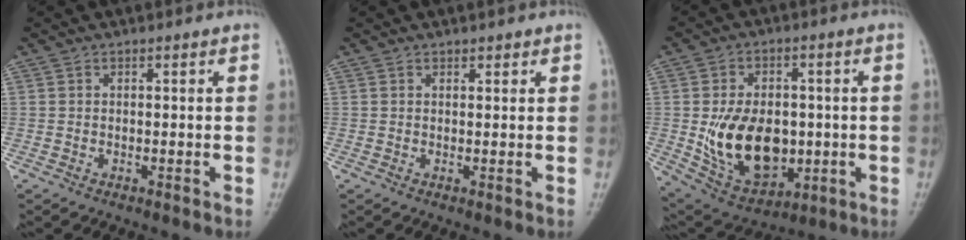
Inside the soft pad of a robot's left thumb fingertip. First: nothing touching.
{"total": 1.0, "force": [0.7, 0.5, 0.4], "torque": [0.003, -0.003, 0.008]}
{"total": 16.5, "force": [-1.7, 11.0, 12.2], "torque": [-0.168, -0.007, -0.003]}